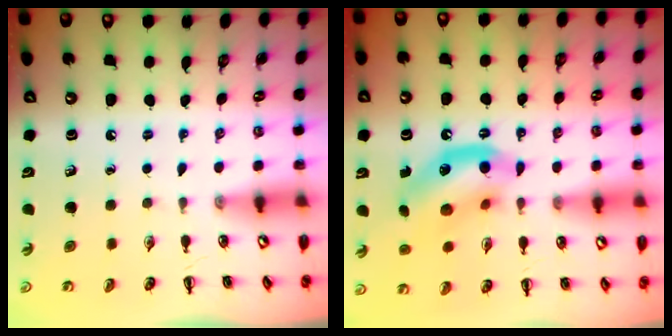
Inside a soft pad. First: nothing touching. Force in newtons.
{"total": 13.8, "press": 13.6, "slide": 2.8}